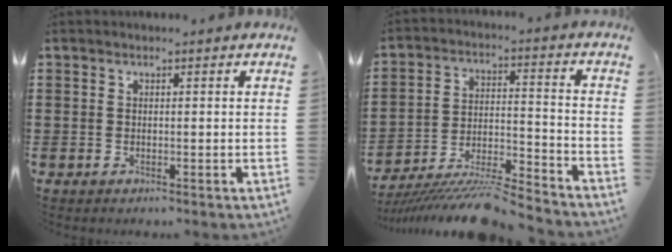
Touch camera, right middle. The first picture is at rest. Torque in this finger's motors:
{"motor_torque": [1.70, -0.44, 0.25, 0.21]}